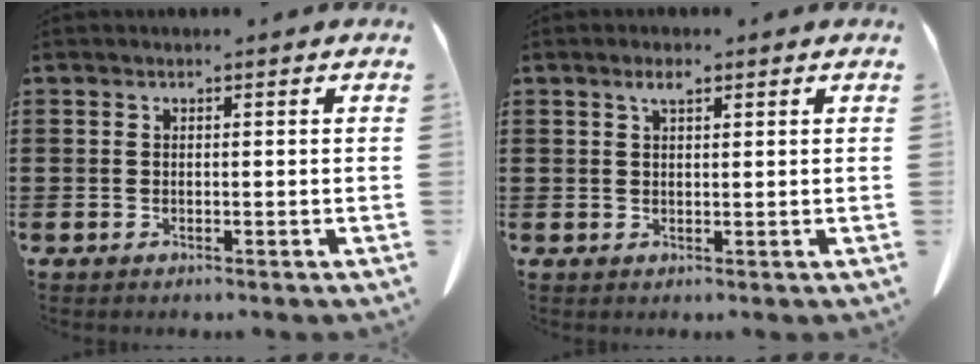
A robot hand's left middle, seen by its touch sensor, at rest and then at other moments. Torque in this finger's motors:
{"motor_torque": [0.39, 0.22, 0.04, 0.02]}